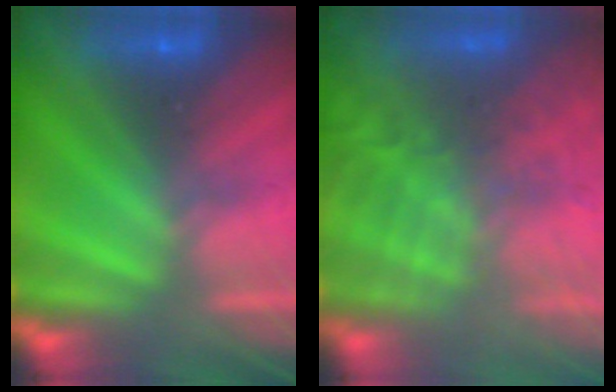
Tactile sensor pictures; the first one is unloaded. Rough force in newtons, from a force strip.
{"total": 6.9}